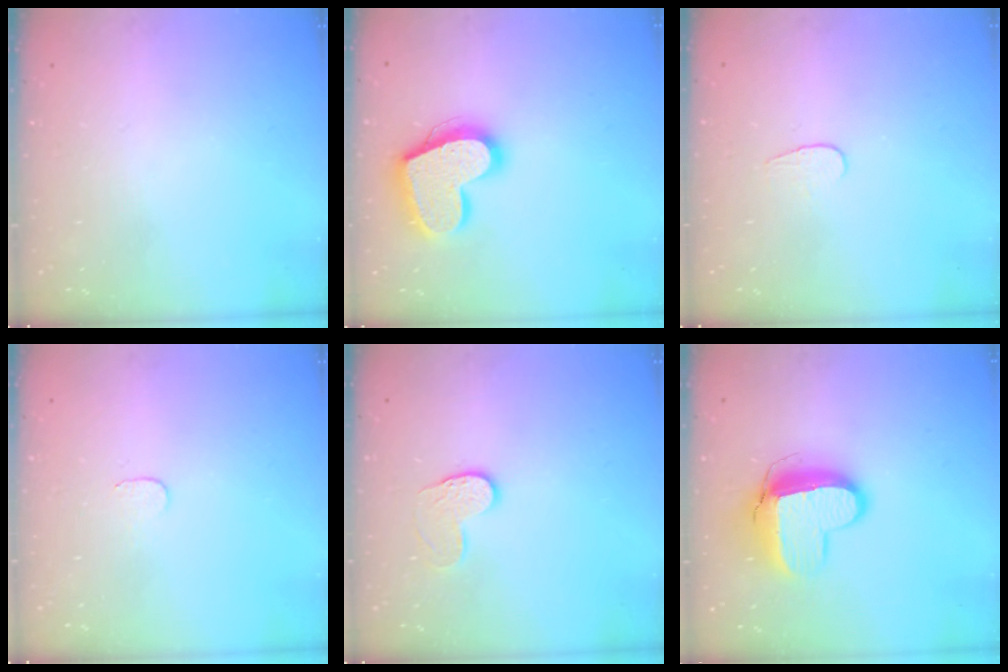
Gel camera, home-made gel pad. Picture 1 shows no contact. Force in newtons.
{"total": 18.7, "press": 18.6, "slide": 1.4}
{"total": 3.8, "press": 3.8, "slide": 0.4}
{"total": 3.0, "press": 3.0, "slide": 0.3}
{"total": 6.6, "press": 6.6, "slide": 0.3}
{"total": 12.0, "press": 12.0, "slide": 0.7}